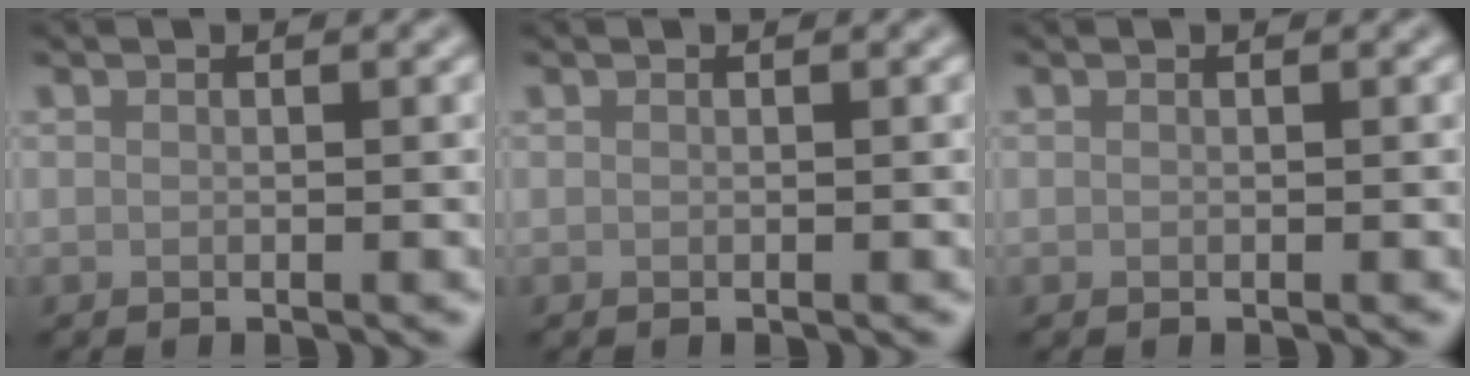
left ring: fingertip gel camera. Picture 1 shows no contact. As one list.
[{"total": 0.0}, {"total": 0.0}]